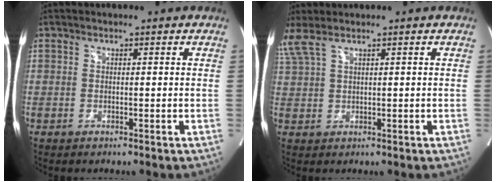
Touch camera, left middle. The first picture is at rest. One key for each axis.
{"total": 3.7, "fx": 2.9, "fy": 0.2, "fz": 2.2, "tx": -0.075, "ty": 0.022, "tz": 0.075}